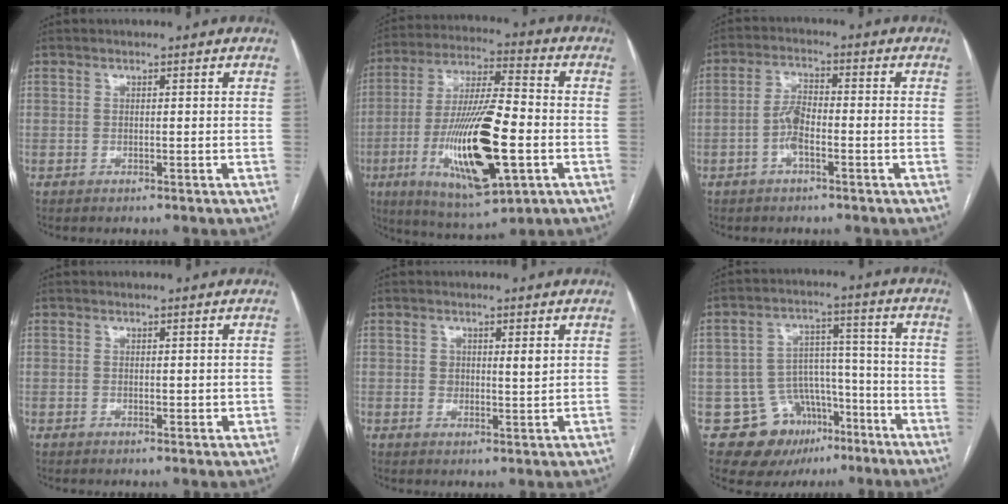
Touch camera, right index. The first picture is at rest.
{"total": 19.7, "force": [-5.2, 4.0, 18.5], "torque": [-0.364, -0.016, -0.081]}
{"total": 4.6, "force": [-1.6, 1.4, 4.1], "torque": [-0.087, 0.011, -0.033]}
{"total": 1.4, "force": [0.3, 0.9, 1.1], "torque": [-0.012, -0.003, 0.006]}
{"total": 2.7, "force": [1.0, 1.2, 2.2], "torque": [-0.033, -0.003, 0.016]}
{"total": 11.3, "force": [-6.0, 9.0, 3.1], "torque": [-0.039, 0.055, -0.079]}